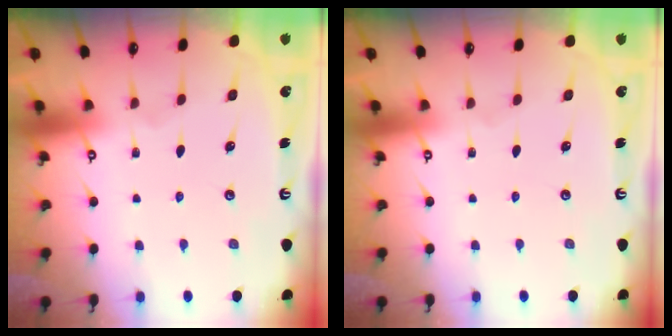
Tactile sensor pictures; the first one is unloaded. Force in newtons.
{"total": 0.0}